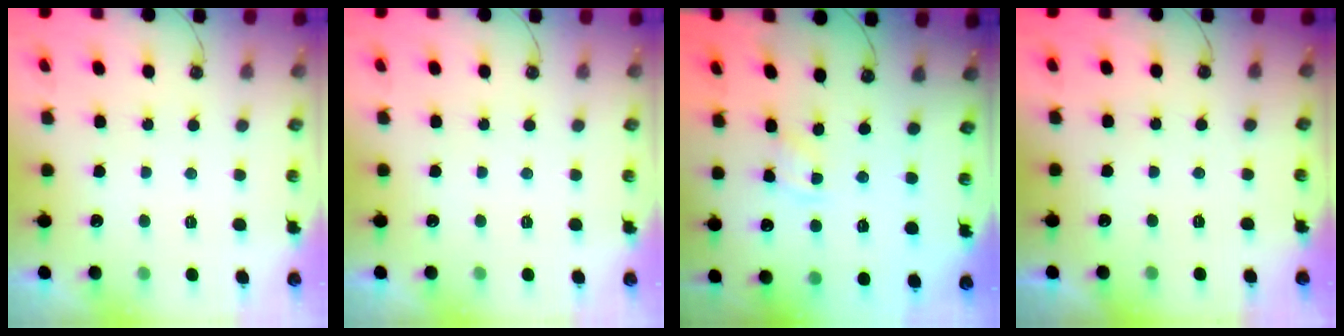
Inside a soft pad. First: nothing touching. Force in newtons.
{"total": 0.0}
{"total": 2.4, "press": 2.4, "slide": 0.3}
{"total": 0.0}